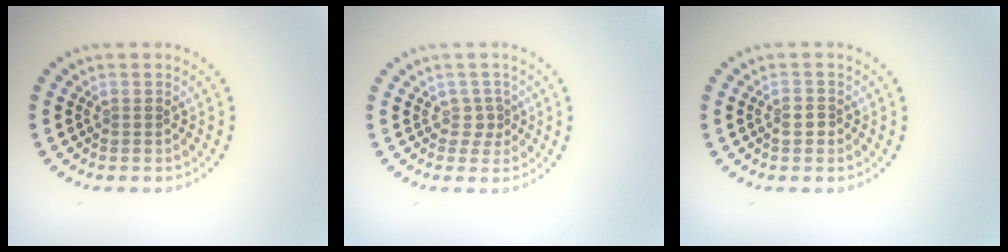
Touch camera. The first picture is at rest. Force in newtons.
{"total": 1.5, "press": 1.1, "slide": 1.0}
{"total": 1.3, "press": 1.2, "slide": 0.5}